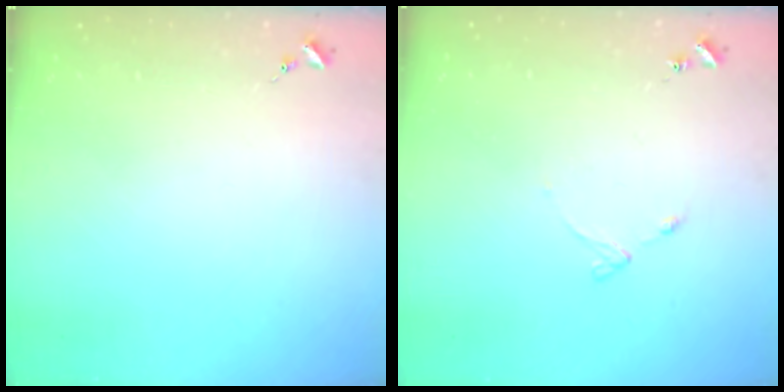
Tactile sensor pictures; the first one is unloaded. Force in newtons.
{"total": 4.3, "press": 4.2, "slide": 0.5}